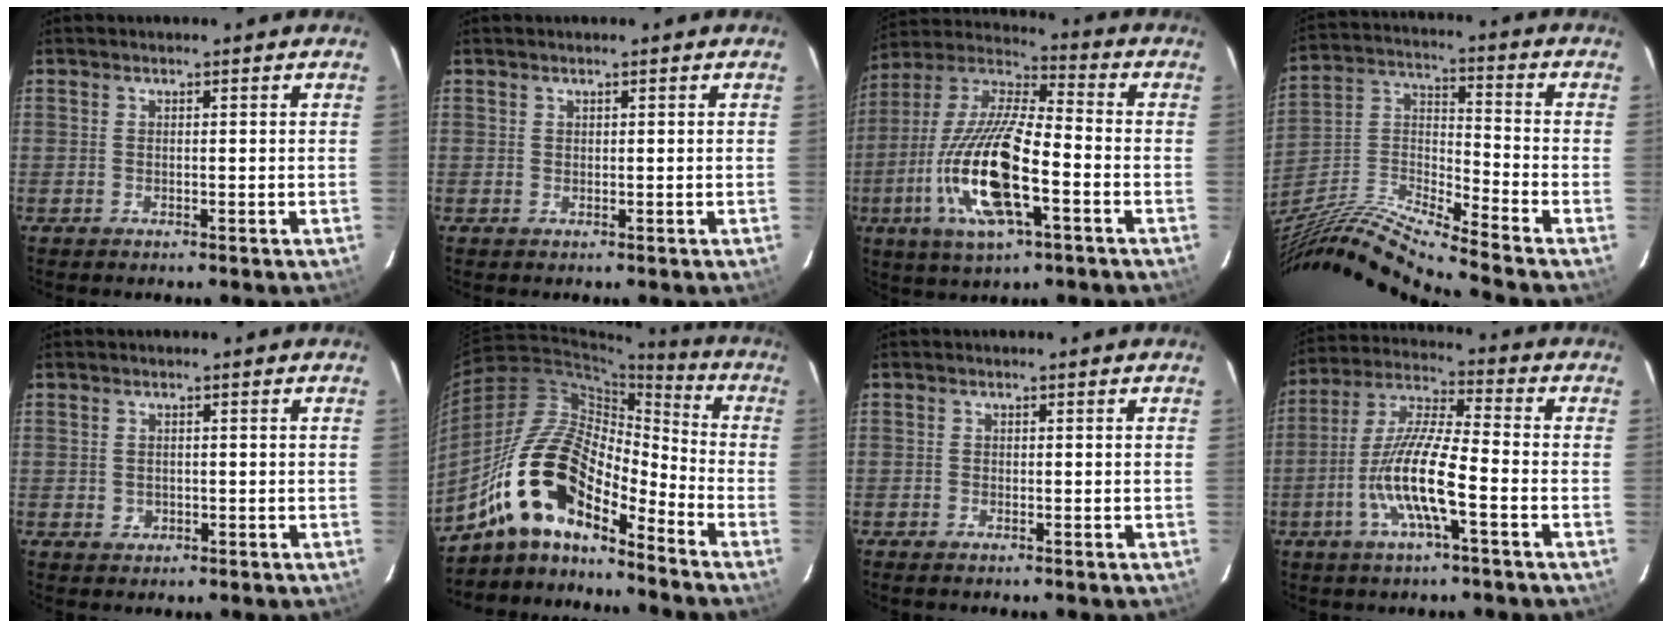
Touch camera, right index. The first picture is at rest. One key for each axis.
{"total": 0.0}
{"total": 19.6, "fx": -6.4, "fy": 5.7, "fz": 17.6, "tx": -0.361, "ty": -0.019, "tz": -0.130}
{"total": 18.4, "fx": -15.6, "fy": -0.8, "fz": 9.9, "tx": -0.200, "ty": -0.025, "tz": -0.300}
{"total": 1.4, "fx": -0.1, "fy": 1.3, "fz": 0.3, "tx": -0.002, "ty": 0.003, "tz": 0.002}
{"total": 17.1, "fx": -11.9, "fy": 5.9, "fz": 10.7, "tx": -0.199, "ty": 0.007, "tz": -0.241}
{"total": 0.5, "fx": -0.4, "fy": 0.2, "fz": 0.2, "tx": -0.005, "ty": -0.001, "tz": -0.009}
{"total": 12.1, "fx": -4.5, "fy": 1.7, "fz": 11.1, "tx": -0.229, "ty": -0.002, "tz": -0.090}